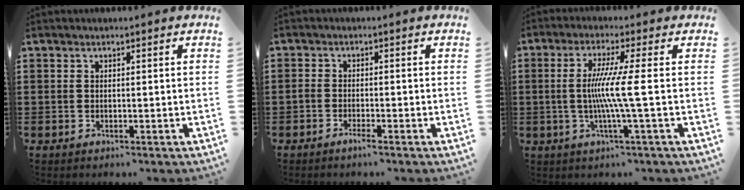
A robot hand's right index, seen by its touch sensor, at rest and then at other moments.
{"total": 1.4, "force": [-1.2, 0.1, 0.8], "torque": [-0.015, -0.003, -0.021]}
{"total": 7.5, "force": [-0.4, -1.1, 7.4], "torque": [-0.141, -0.014, -0.017]}